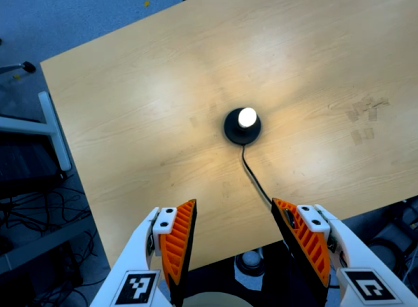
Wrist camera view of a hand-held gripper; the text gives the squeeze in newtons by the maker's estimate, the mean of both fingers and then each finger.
{"total": 0.0}